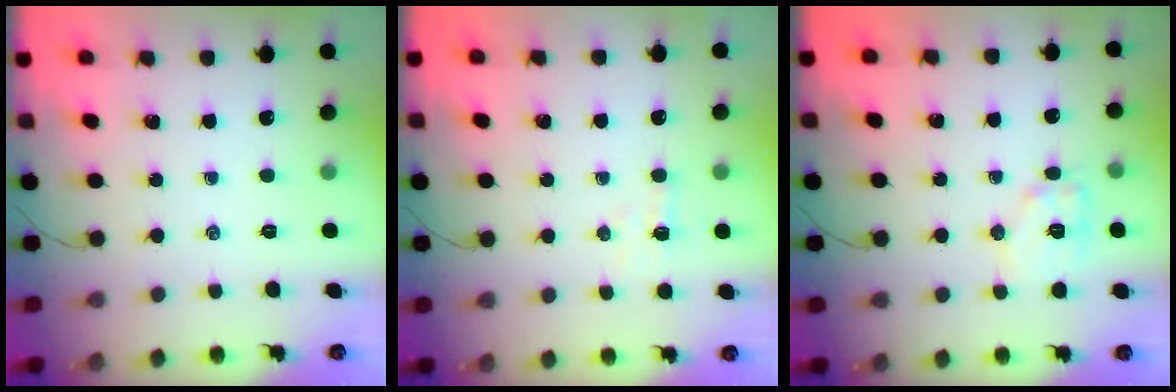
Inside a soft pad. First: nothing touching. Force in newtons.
{"total": 3.3, "press": 3.2, "slide": 0.9}
{"total": 9.5, "press": 9.5, "slide": 0.2}